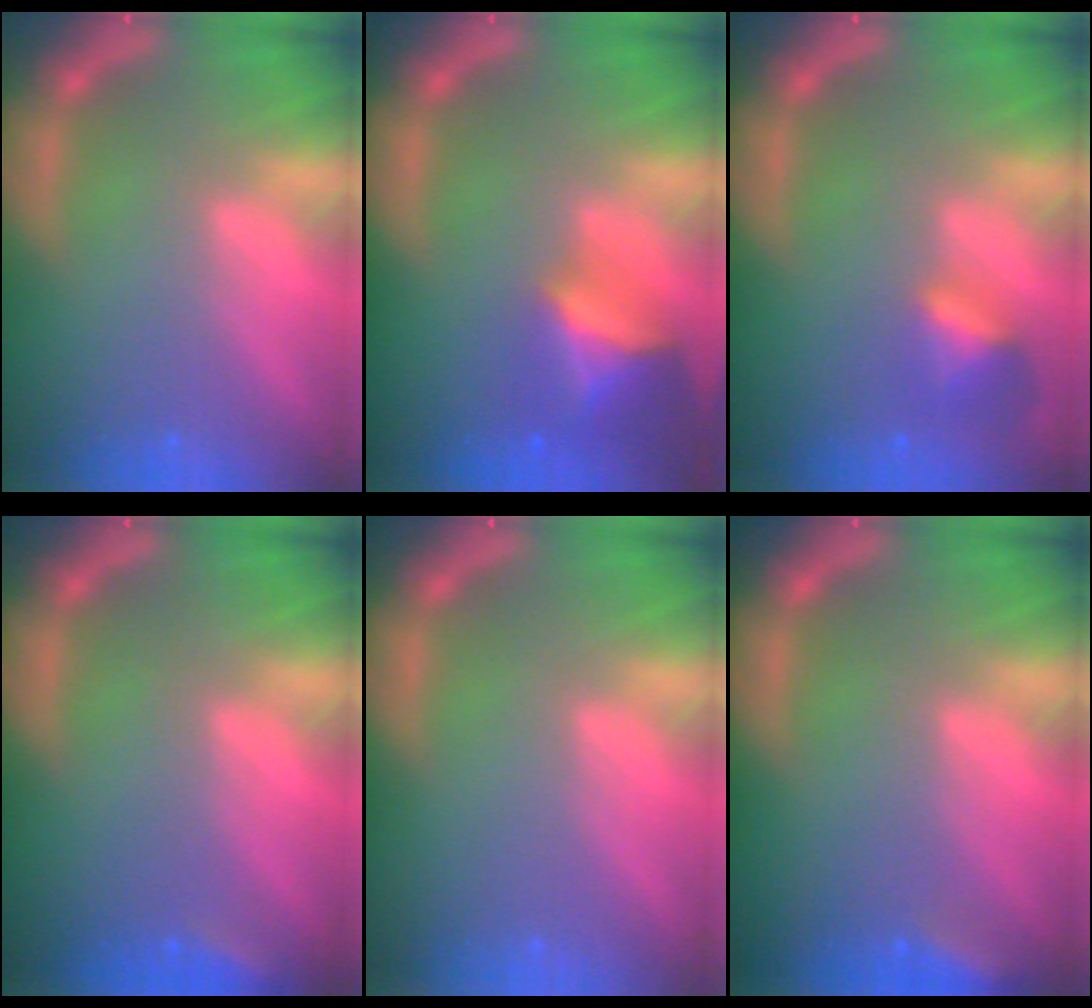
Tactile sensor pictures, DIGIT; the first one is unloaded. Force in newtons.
{"total": 6.0}
{"total": 2.9}
{"total": 1.9}
{"total": 0.0}
{"total": 2.9}